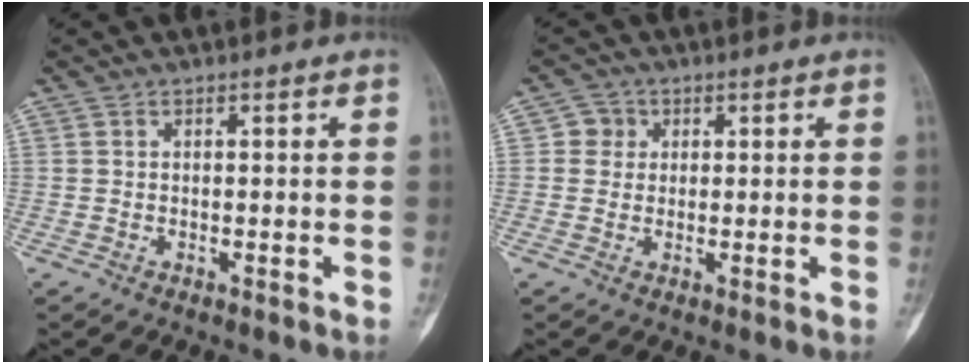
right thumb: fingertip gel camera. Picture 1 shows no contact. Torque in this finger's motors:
{"motor_torque": [0.17, 0.01, 0.17, 0.00, 0.03]}